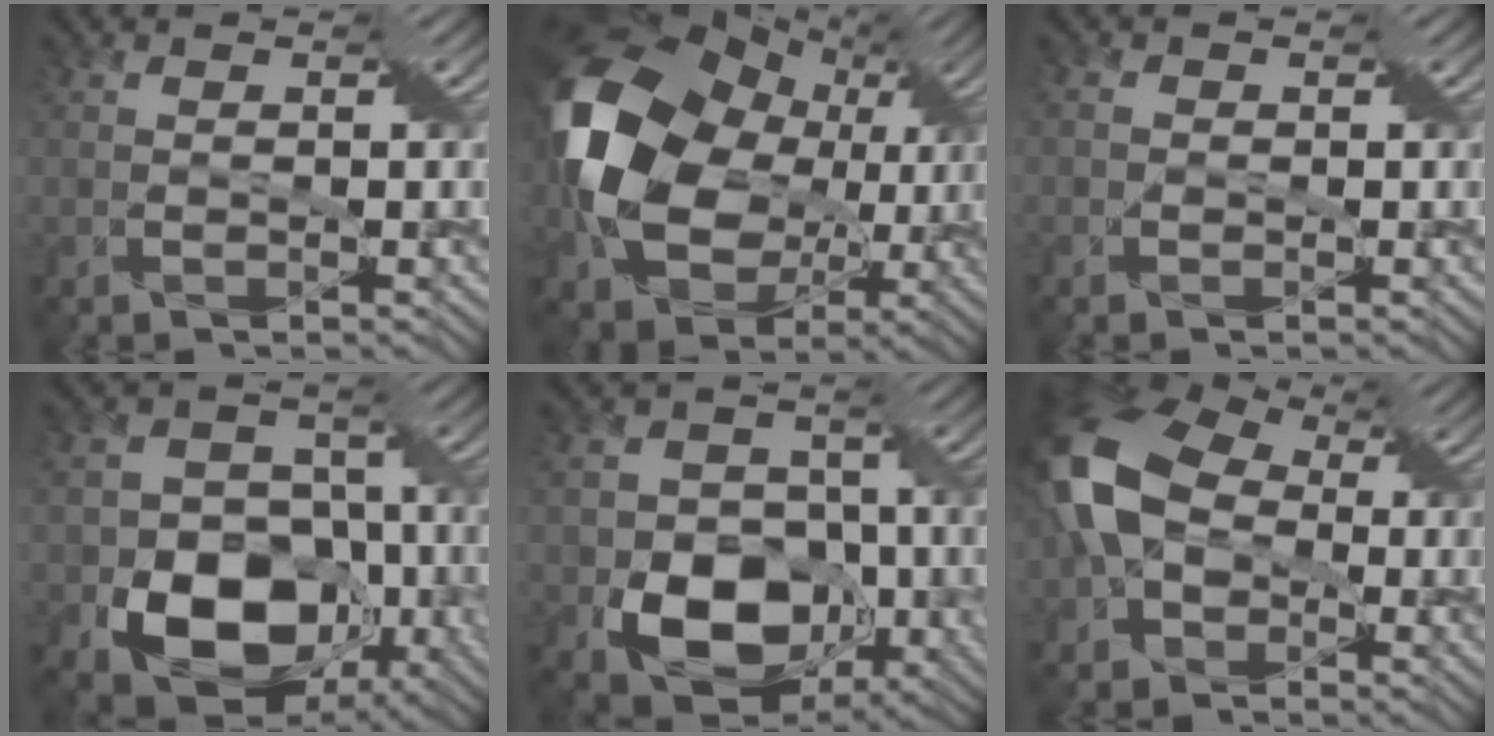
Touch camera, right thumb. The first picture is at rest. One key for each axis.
{"total": 19.0, "fx": 1.3, "fy": 14.4, "fz": 12.3, "tx": -0.311, "ty": -0.028, "tz": 0.048}
{"total": 1.1, "fx": -0.2, "fy": 1.1, "fz": 0.3, "tx": 0.004, "ty": 0.005, "tz": -0.013}
{"total": 13.8, "fx": -5.1, "fy": 10.0, "fz": 7.9, "tx": -0.135, "ty": -0.039, "tz": -0.091}
{"total": 12.0, "fx": -4.3, "fy": 8.6, "fz": 7.1, "tx": -0.120, "ty": -0.033, "tz": -0.080}
{"total": 12.4, "fx": -0.5, "fy": 9.1, "fz": 8.5, "tx": -0.206, "ty": -0.010, "tz": -0.021}